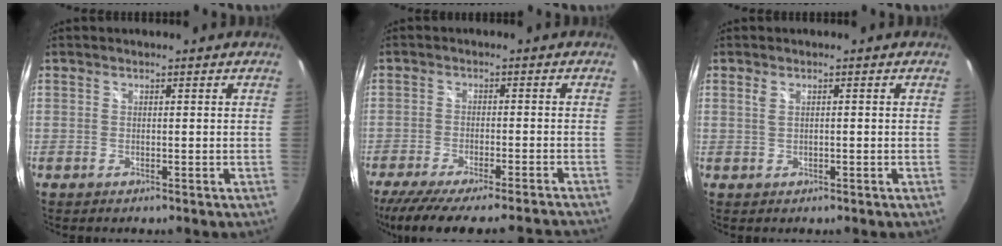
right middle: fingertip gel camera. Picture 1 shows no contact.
{"total": 17.2, "force": [-15.4, 1.2, 7.5], "torque": [-0.148, -0.030, -0.226]}
{"total": 1.4, "force": [0.1, 0.5, 1.3], "torque": [-0.024, 0.000, 0.001]}